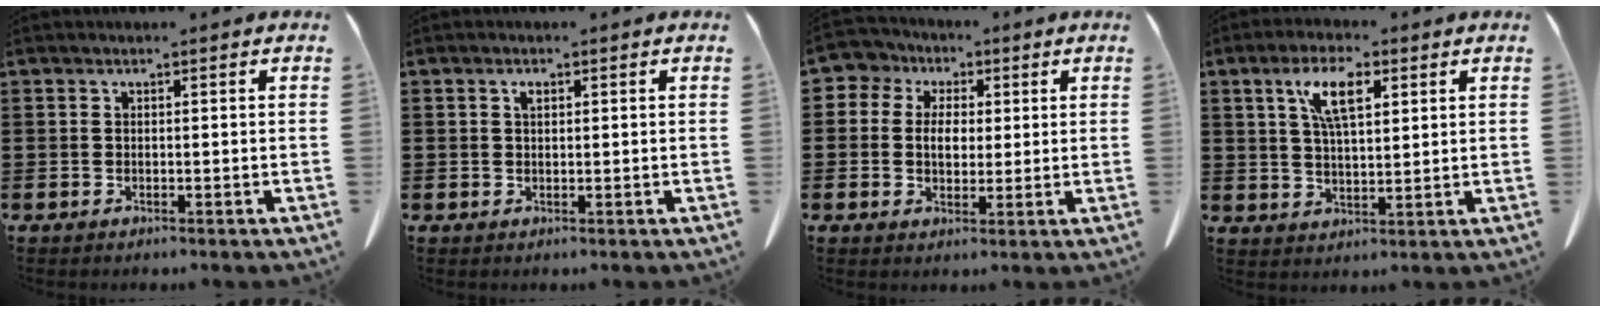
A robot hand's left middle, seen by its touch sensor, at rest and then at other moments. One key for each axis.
{"total": 1.1, "fx": 0.5, "fy": 0.6, "fz": 0.8, "tx": -0.019, "ty": 0.002, "tz": 0.009}
{"total": 4.8, "fx": 0.7, "fy": 4.4, "fz": 1.8, "tx": -0.066, "ty": 0.004, "tz": 0.004}
{"total": 7.8, "fx": 3.6, "fy": 2.9, "fz": 6.3, "tx": -0.127, "ty": 0.007, "tz": 0.060}